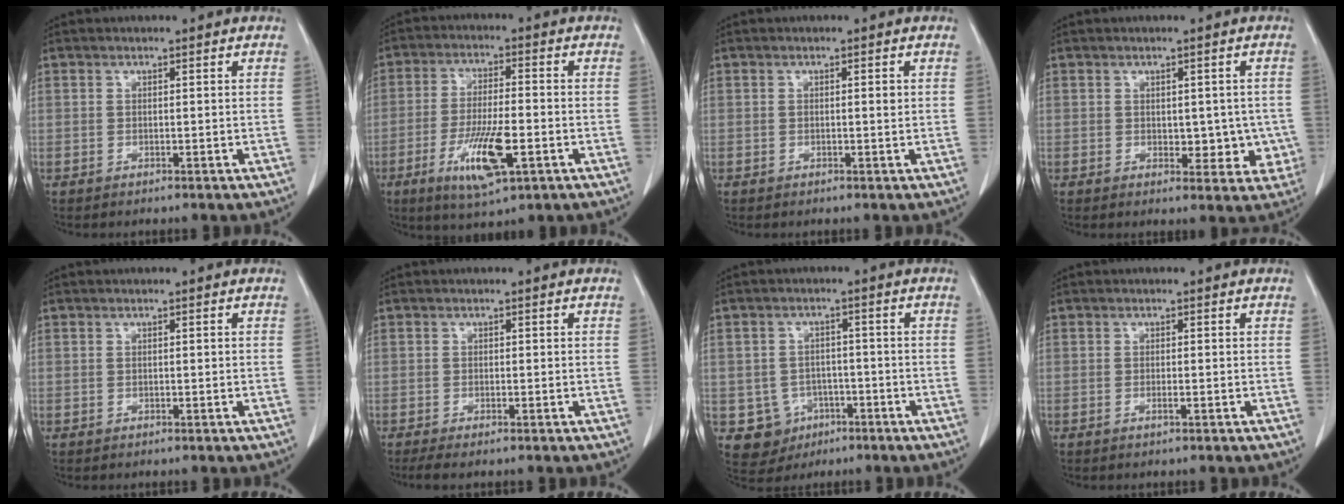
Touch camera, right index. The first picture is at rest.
{"total": 10.4, "force": [-4.1, 2.1, 9.4], "torque": [-0.179, -0.015, -0.068]}
{"total": 0.8, "force": [0.0, 0.1, 0.8], "torque": [-0.012, 0.000, 0.000]}
{"total": 5.5, "force": [-0.6, 3.4, 4.3], "torque": [-0.033, 0.005, -0.001]}
{"total": 0.0}
{"total": 2.7, "force": [-2.2, 0.3, 1.6], "torque": [-0.026, -0.007, -0.034]}
{"total": 6.2, "force": [-2.2, 5.7, 0.9], "torque": [-0.013, 0.011, -0.021]}
{"total": 0.7, "force": [-0.4, 0.0, 0.6], "torque": [-0.014, -0.001, -0.007]}